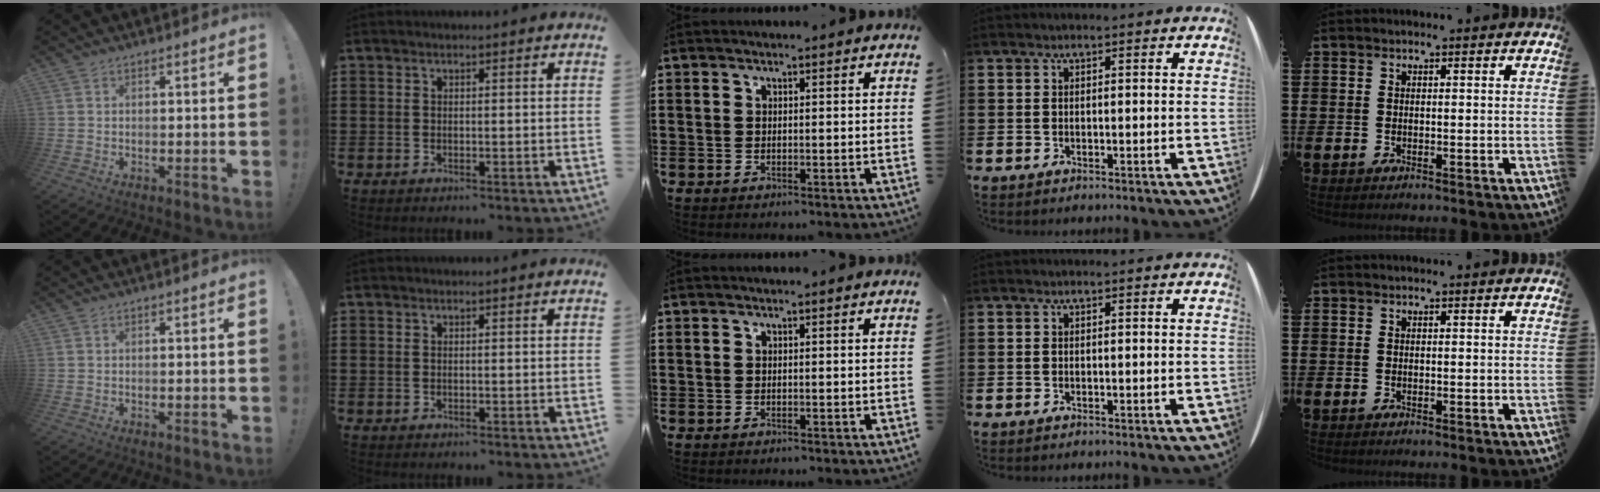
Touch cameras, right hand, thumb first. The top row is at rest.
{}